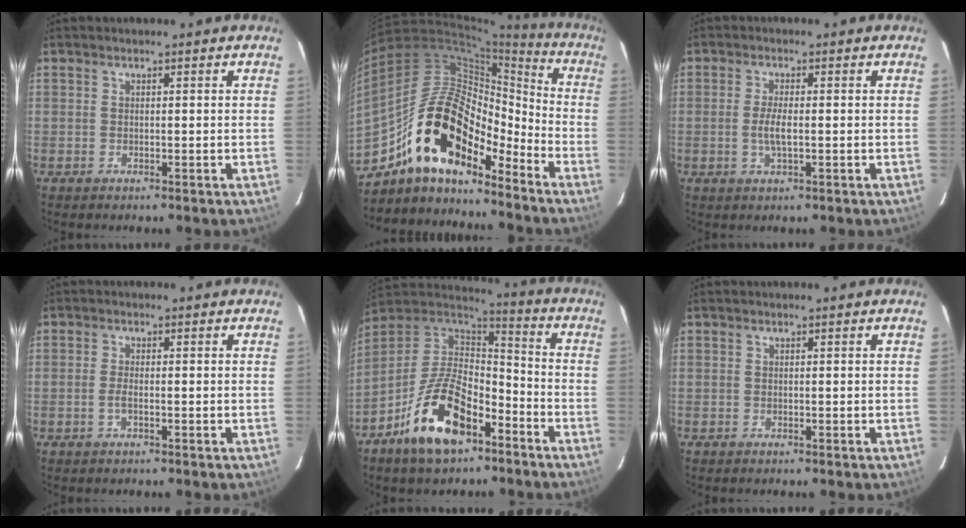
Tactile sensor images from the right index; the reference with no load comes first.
{"total": 18.8, "force": [-13.3, 7.7, 10.8], "torque": [-0.189, 0.010, -0.249]}
{"total": 3.4, "force": [-0.5, 0.8, 3.2], "torque": [-0.062, -0.005, -0.007]}
{"total": 1.1, "force": [-0.3, 0.5, 0.9], "torque": [-0.020, 0.000, -0.007]}
{"total": 17.6, "force": [-9.9, 8.5, 11.8], "torque": [-0.233, 0.002, -0.177]}
{"total": 0.0}